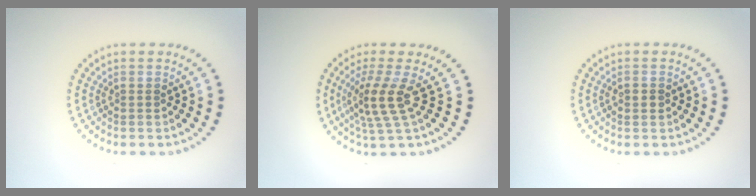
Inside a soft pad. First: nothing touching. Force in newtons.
{"total": 3.5, "press": 2.6, "slide": 2.3}
{"total": 1.3, "press": 1.3, "slide": 0.2}